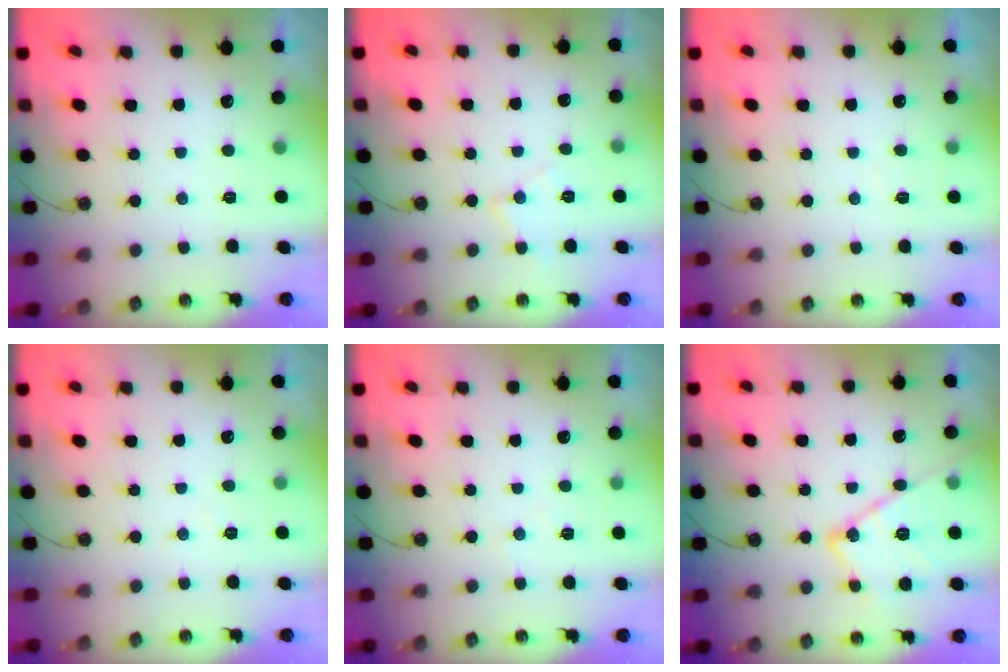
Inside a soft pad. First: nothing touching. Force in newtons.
{"total": 7.4, "press": 7.3, "slide": 0.5}
{"total": 3.3, "press": 3.3, "slide": 0.5}
{"total": 3.0, "press": 3.0, "slide": 0.5}
{"total": 3.9, "press": 3.9, "slide": 0.6}
{"total": 17.3, "press": 17.2, "slide": 1.6}